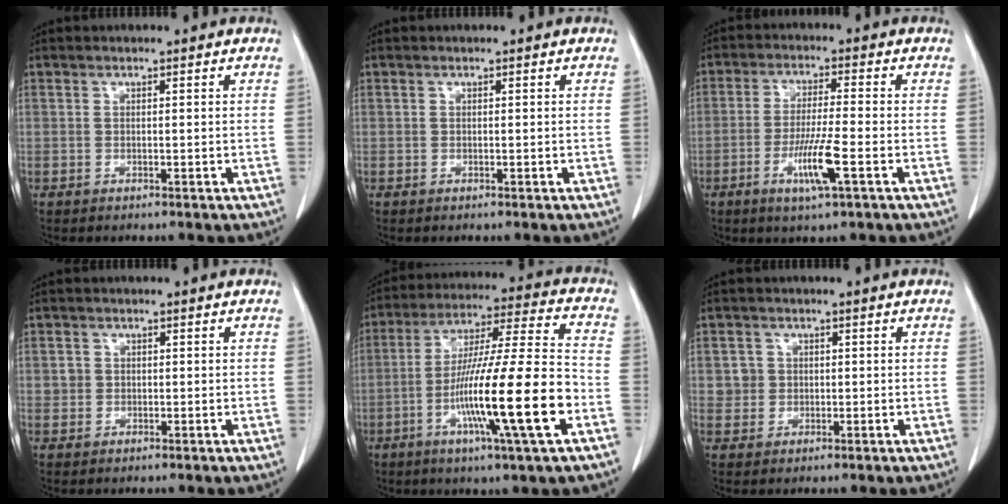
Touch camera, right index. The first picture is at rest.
{"total": 0.0}
{"total": 7.3, "force": [-3.0, 0.0, 6.7], "torque": [-0.128, -0.014, -0.055]}
{"total": 1.4, "force": [0.1, 1.4, 0.2], "torque": [0.004, 0.005, -0.001]}
{"total": 18.6, "force": [-6.1, -0.1, 17.6], "torque": [-0.316, -0.012, -0.108]}
{"total": 2.5, "force": [0.3, 2.5, 0.1], "torque": [0.008, 0.004, 0.004]}